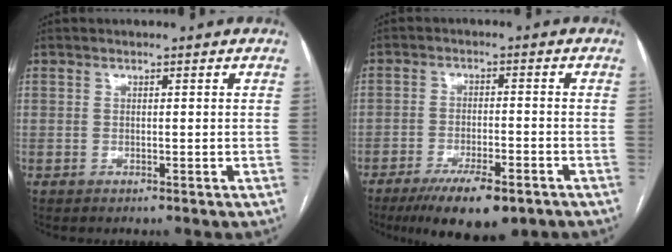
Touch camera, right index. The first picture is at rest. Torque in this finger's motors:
{"motor_torque": [0.08, -0.04, 0.08, -0.01]}